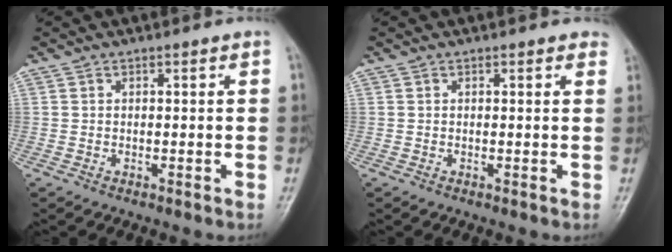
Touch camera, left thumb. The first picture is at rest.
{"total": 1.6, "force": [1.3, 0.6, 0.7], "torque": [0.001, -0.001, 0.005]}